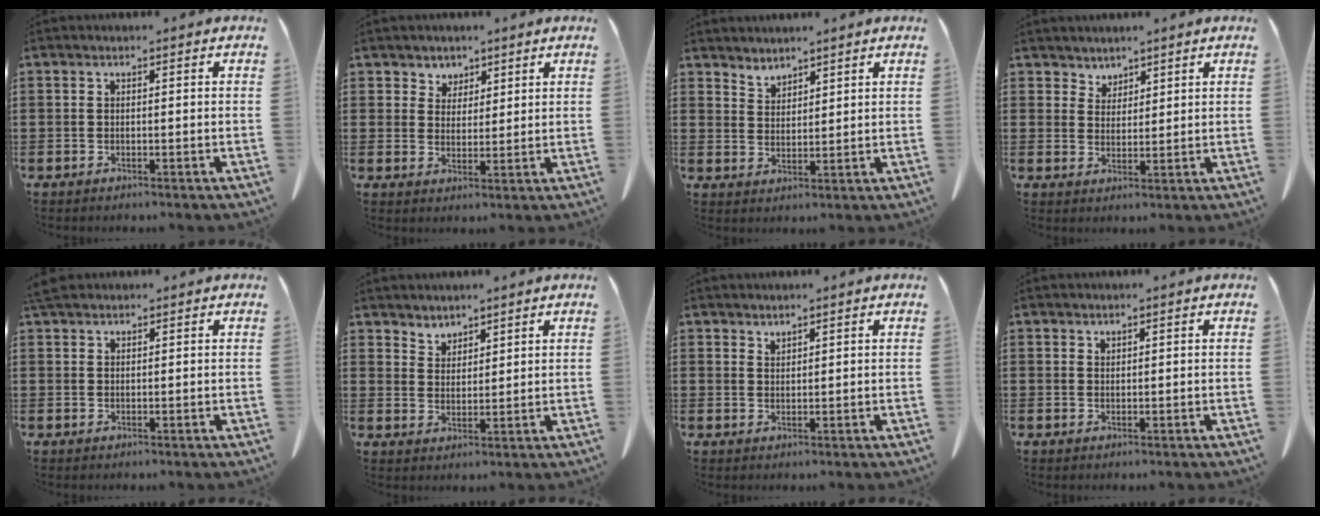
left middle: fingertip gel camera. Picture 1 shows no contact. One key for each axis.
{"total": 3.6, "fx": 2.7, "fy": 2.4, "fz": -0.1, "tx": -0.015, "ty": 0.003, "tz": 0.051}
{"total": 3.0, "fx": 2.9, "fy": 0.5, "fz": -0.3, "tx": -0.003, "ty": -0.009, "tz": 0.057}
{"total": 2.8, "fx": 2.5, "fy": 1.3, "fz": -0.1, "tx": -0.008, "ty": -0.002, "tz": 0.048}
{"total": 2.1, "fx": 1.8, "fy": 0.8, "fz": 0.9, "tx": -0.023, "ty": 0.003, "tz": 0.035}
{"total": 3.0, "fx": 2.8, "fy": 1.0, "fz": -0.3, "tx": -0.003, "ty": -0.006, "tz": 0.056}
{"total": 1.5, "fx": 1.5, "fy": 0.2, "fz": 0.0, "tx": -0.004, "ty": -0.003, "tz": 0.030}
{"total": 0.9, "fx": 0.9, "fy": 0.2, "fz": 0.0, "tx": -0.003, "ty": -0.003, "tz": 0.019}